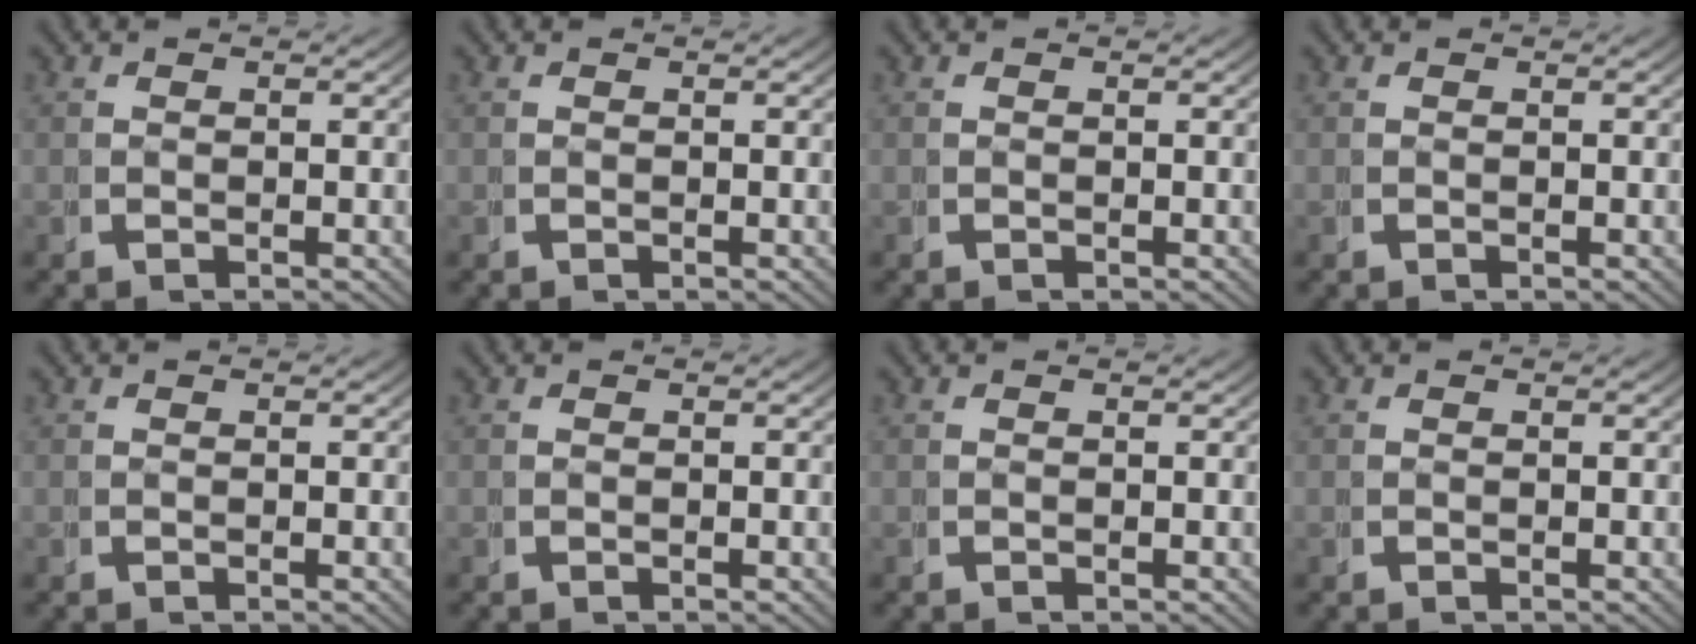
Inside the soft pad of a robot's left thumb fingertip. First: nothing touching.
{"total": 0.0}
{"total": 0.0}
{"total": 0.0}
{"total": 0.0}
{"total": 0.0}
{"total": 0.0}
{"total": 0.0}